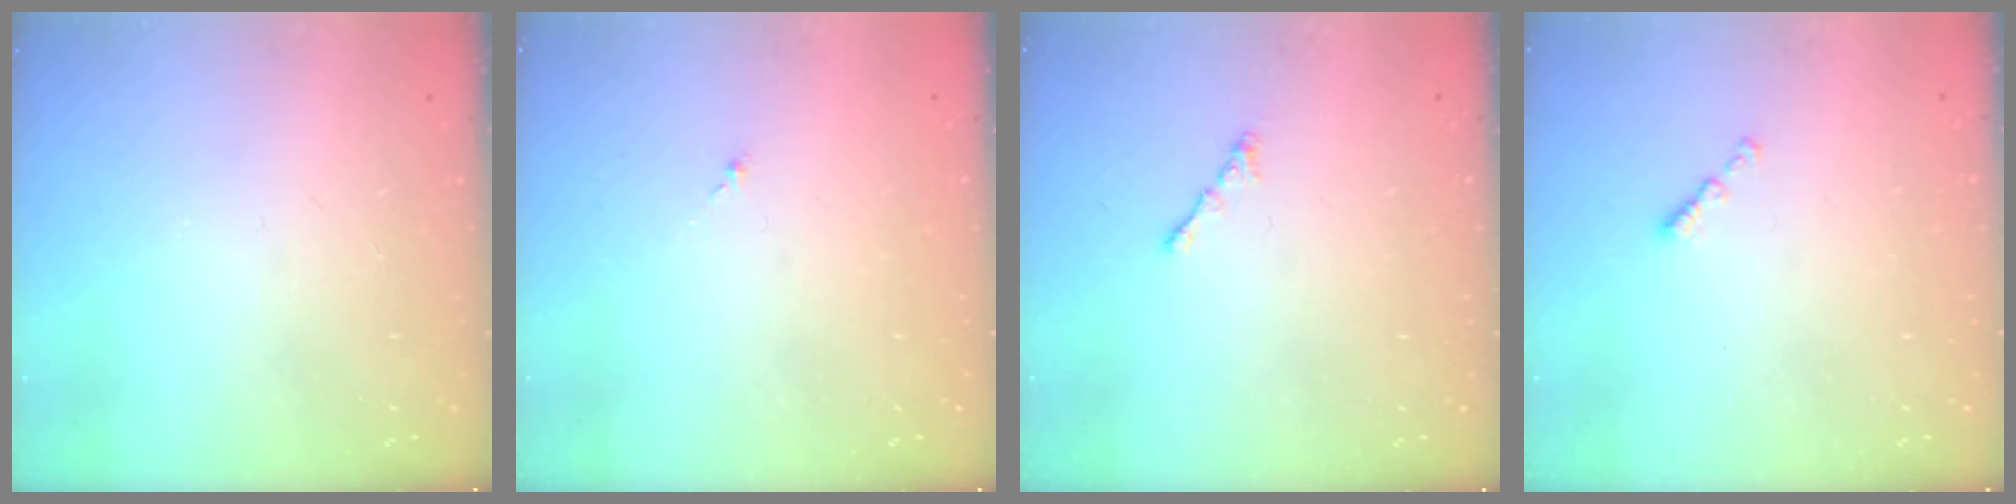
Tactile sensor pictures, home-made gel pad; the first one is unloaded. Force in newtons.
{"total": 1.0, "press": 0.8, "slide": 0.5}
{"total": 0.0}
{"total": 0.8, "press": 0.7, "slide": 0.4}